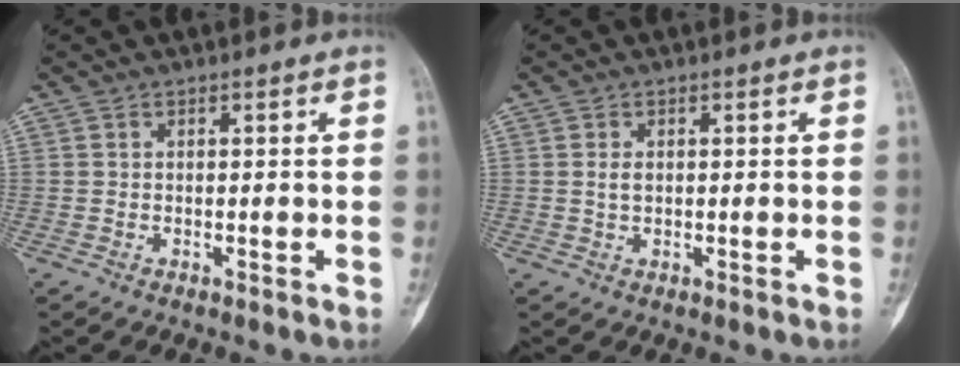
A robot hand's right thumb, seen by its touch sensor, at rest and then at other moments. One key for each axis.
{"total": 1.5, "fx": 0.2, "fy": 0.9, "fz": 1.2, "tx": -0.022, "ty": -0.001, "tz": 0.005}